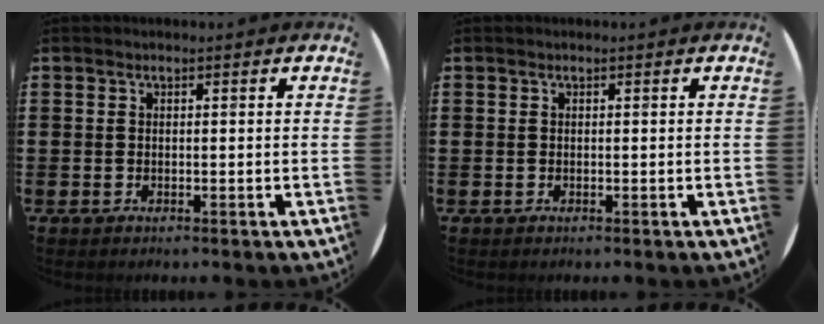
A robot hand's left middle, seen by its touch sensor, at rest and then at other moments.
{"total": 0.0}